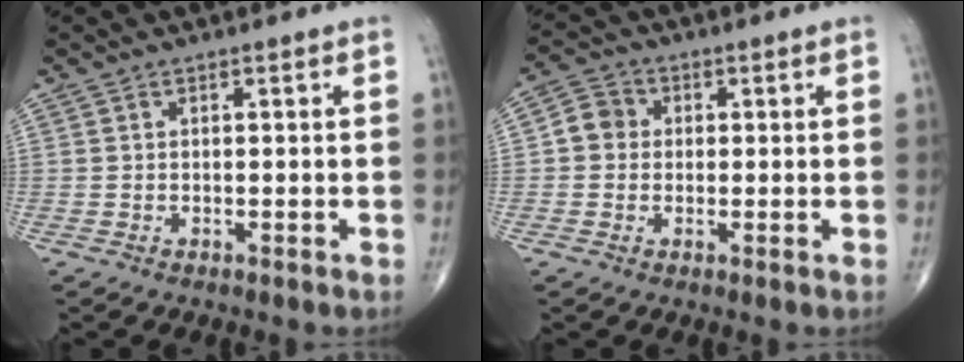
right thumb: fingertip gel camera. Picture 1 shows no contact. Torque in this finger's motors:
{"motor_torque": [-0.71, 0.30, 0.05, -0.02, 0.03]}